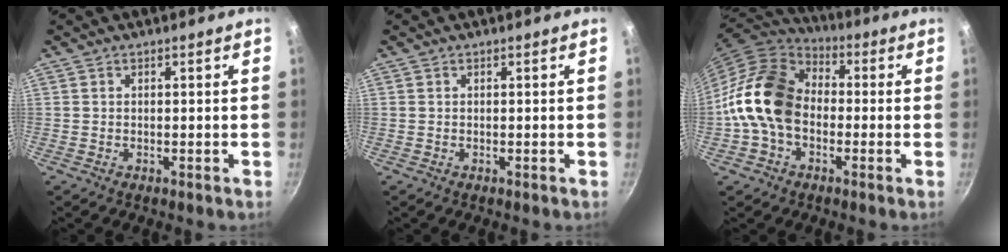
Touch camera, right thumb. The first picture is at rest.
{"total": 0.0}
{"total": 15.6, "force": [-1.6, 11.5, 10.4], "torque": [-0.159, 0.039, -0.047]}